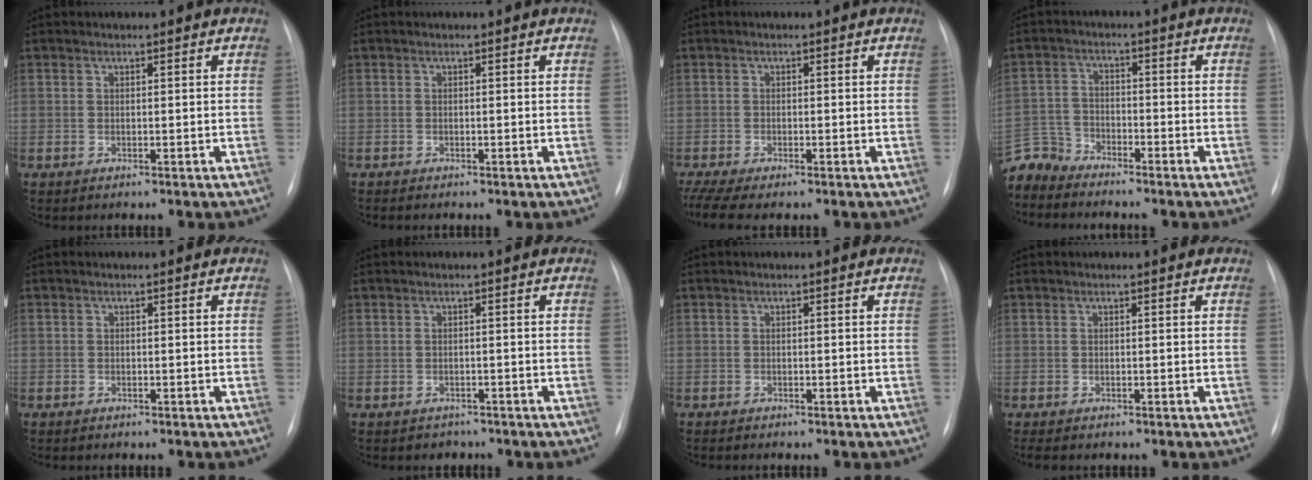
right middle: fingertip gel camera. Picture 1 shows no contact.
{"total": 0.0}
{"total": 5.5, "force": [-4.1, 1.1, 3.4], "torque": [-0.071, -0.005, -0.072]}
{"total": 5.5, "force": [-5.4, 1.0, -0.8], "torque": [0.015, 0.001, -0.110]}
{"total": 0.6, "force": [-0.4, 0.4, 0.1], "torque": [-0.007, 0.003, -0.007]}
{"total": 1.9, "force": [-1.5, 1.1, -0.3], "torque": [-0.003, 0.005, -0.021]}
{"total": 0.6, "force": [-0.6, 0.2, 0.2], "torque": [-0.007, -0.001, -0.010]}
{"total": 1.9, "force": [-1.5, 0.7, 1.0], "torque": [-0.011, -0.004, -0.013]}